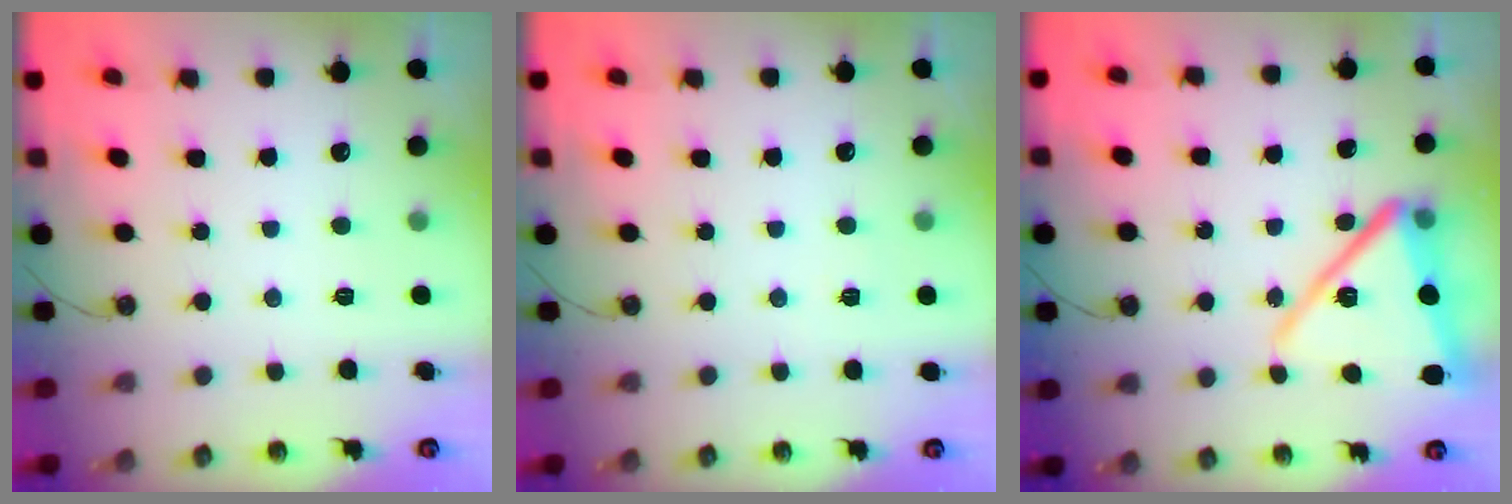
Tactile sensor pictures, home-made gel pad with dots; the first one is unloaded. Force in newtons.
{"total": 2.7, "press": 1.5, "slide": 2.3}
{"total": 16.7, "press": 16.5, "slide": 2.4}